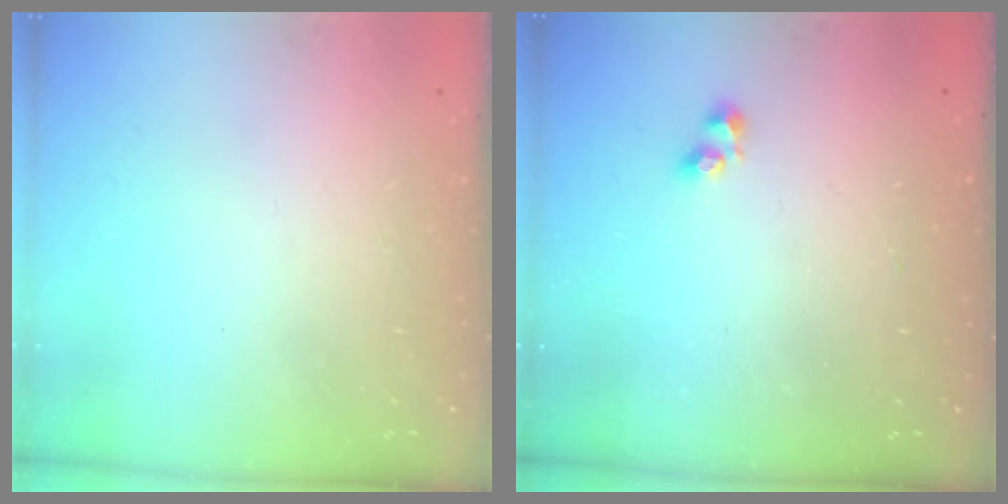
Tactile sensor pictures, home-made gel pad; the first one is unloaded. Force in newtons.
{"total": 0.9, "press": 0.4, "slide": 0.8}